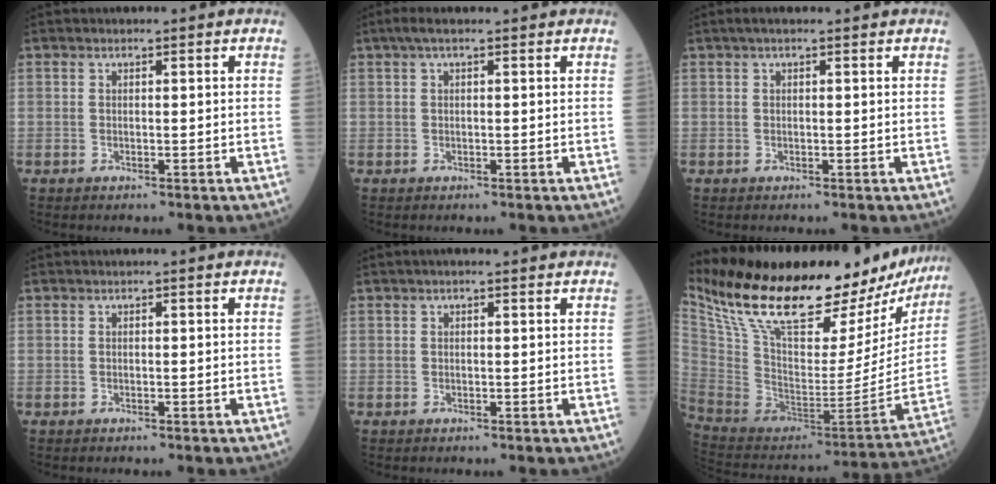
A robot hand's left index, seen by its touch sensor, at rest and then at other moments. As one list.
[{"total": 4.7, "force": [3.5, 0.9, 3.0], "torque": [-0.050, 0.037, 0.055]}, {"total": 3.3, "force": [2.4, 0.6, 2.1], "torque": [-0.031, 0.027, 0.035]}, {"total": 0.0}, {"total": 1.6, "force": [1.1, 0.4, 1.1], "torque": [-0.016, 0.014, 0.012]}, {"total": 33.6, "force": [27.3, 9.2, 17.2], "torque": [-0.302, -0.048, 0.398]}]